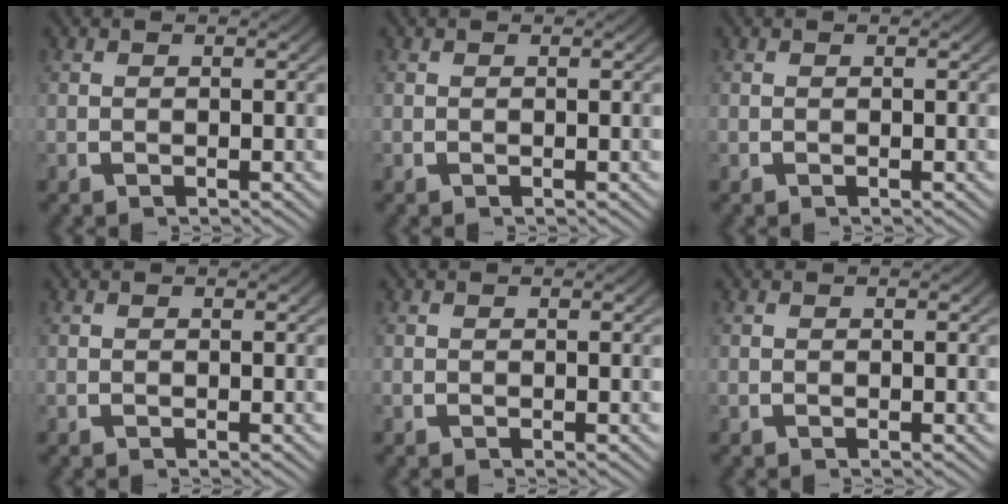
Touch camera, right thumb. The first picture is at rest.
{"total": 0.0}
{"total": 0.0}
{"total": 0.0}
{"total": 0.0}
{"total": 0.0}